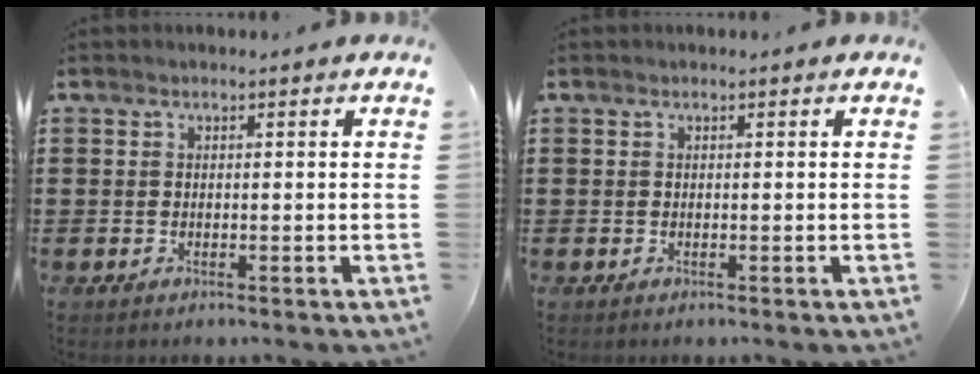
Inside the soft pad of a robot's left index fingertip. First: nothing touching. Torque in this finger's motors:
{"motor_torque": [0.00, 0.00, 0.00, 0.00]}